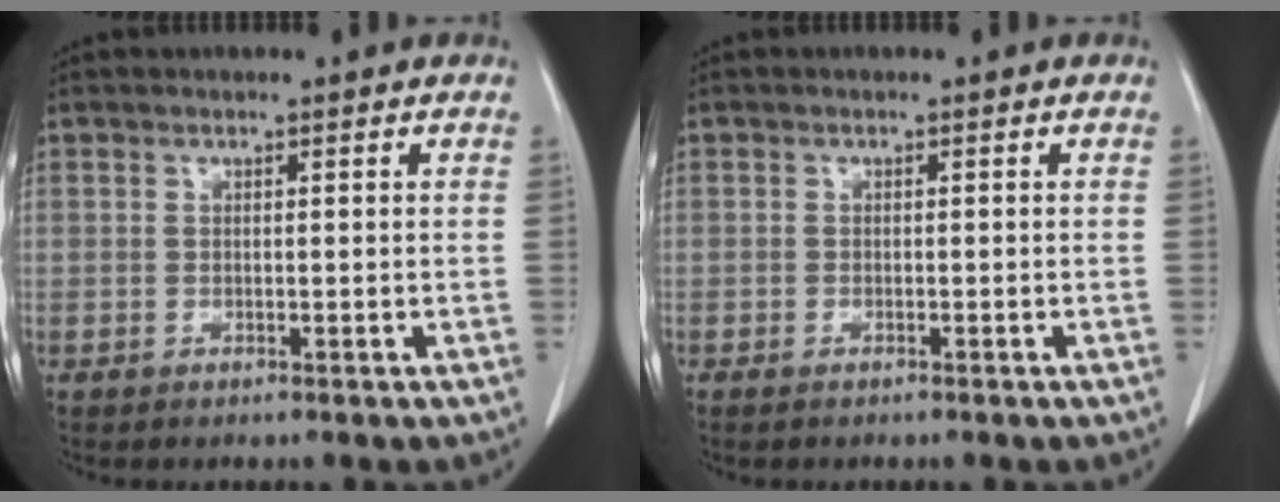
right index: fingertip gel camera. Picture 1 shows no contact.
{"total": 0.7, "force": [-0.6, 0.2, 0.3], "torque": [-0.010, -0.002, -0.008]}